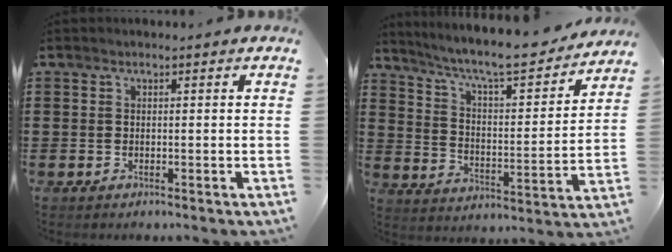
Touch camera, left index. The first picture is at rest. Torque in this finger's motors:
{"motor_torque": [2.14, 0.00, 0.41, 0.21]}